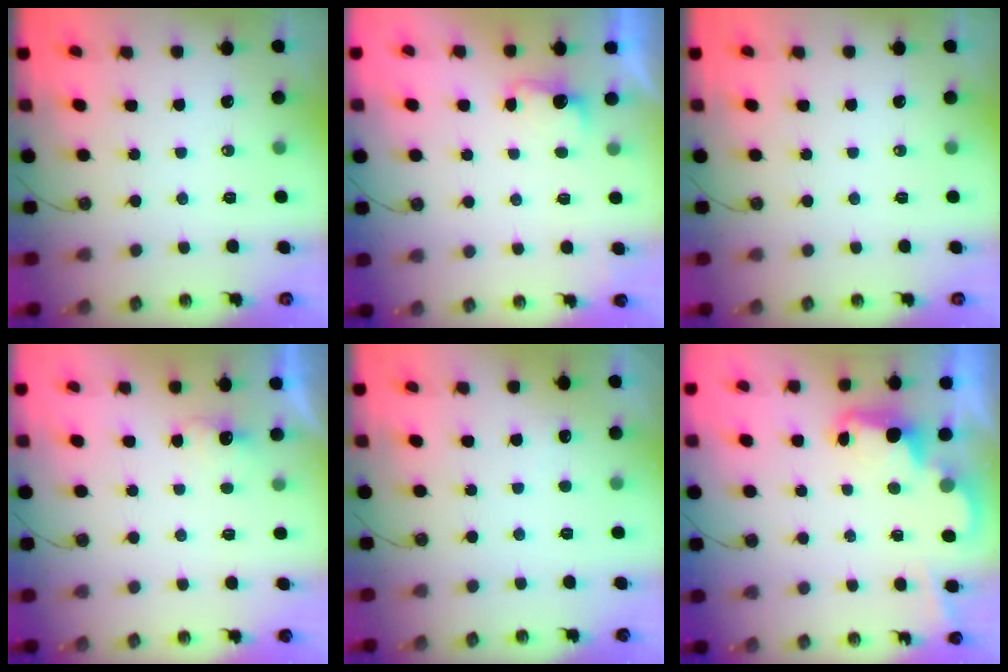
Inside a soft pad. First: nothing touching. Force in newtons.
{"total": 2.8, "press": 2.6, "slide": 0.9}
{"total": 0.0}
{"total": 2.3, "press": 2.1, "slide": 0.9}
{"total": 1.9, "press": 1.7, "slide": 0.9}
{"total": 2.4, "press": 2.3, "slide": 0.6}